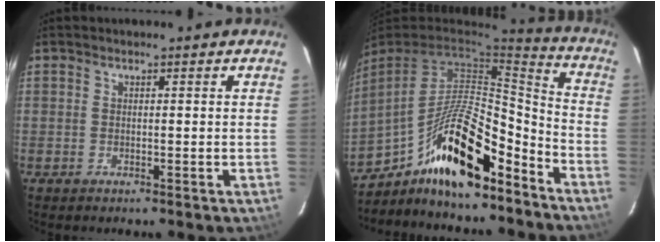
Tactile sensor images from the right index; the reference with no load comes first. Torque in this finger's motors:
{"motor_torque": [1.09, -1.04, 1.05, 0.21]}